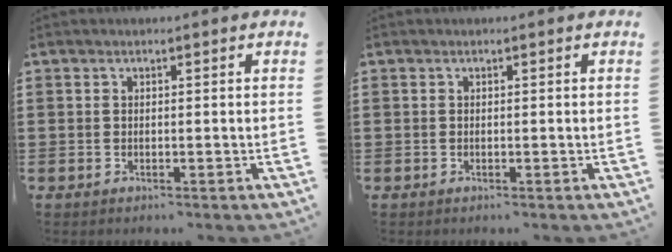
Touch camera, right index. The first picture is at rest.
{"total": 0.0}